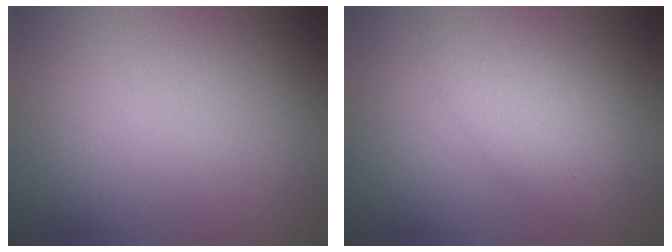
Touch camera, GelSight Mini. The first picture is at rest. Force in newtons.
{"total": 5.1, "press": 5.1, "slide": 0.3}